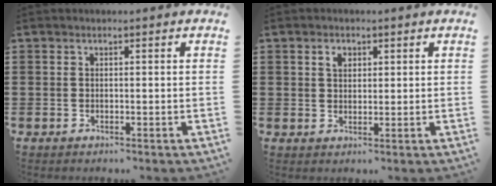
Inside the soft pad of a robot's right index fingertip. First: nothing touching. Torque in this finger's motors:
{"motor_torque": [0.03, -0.01, 0.03, 0.04]}